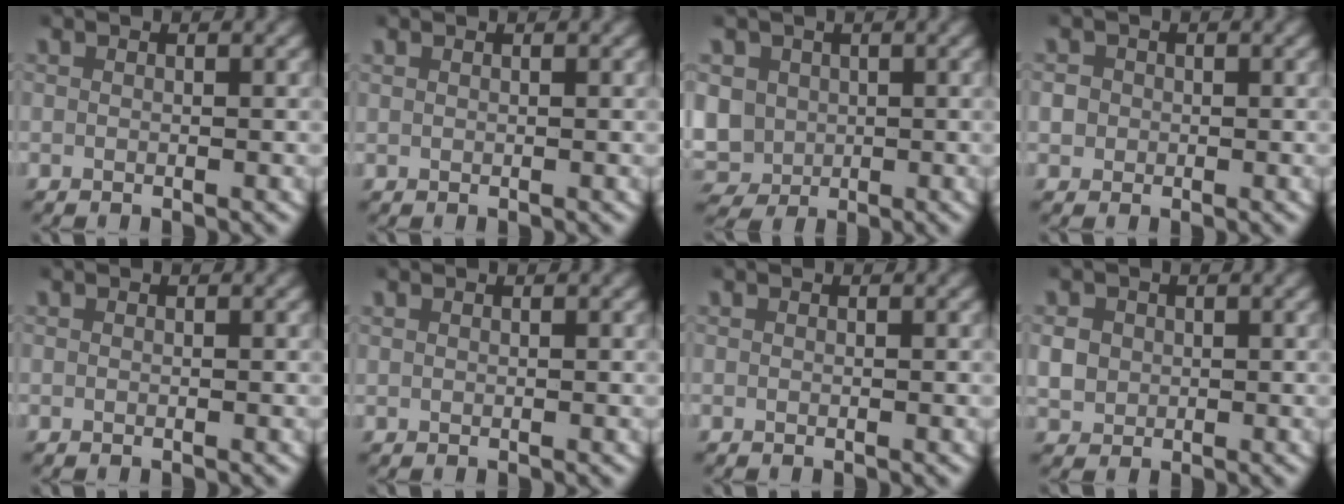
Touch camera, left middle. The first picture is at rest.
{"total": 0.0}
{"total": 10.1, "force": [-1.0, 9.4, 3.3], "torque": [-0.103, -0.040, -0.012]}
{"total": 3.1, "force": [0.1, 3.0, 0.6], "torque": [-0.015, 0.006, -0.008]}
{"total": 0.0}
{"total": 0.0}
{"total": 0.0}
{"total": 2.5, "force": [0.2, 2.4, 1.0], "torque": [-0.027, -0.001, 0.007]}